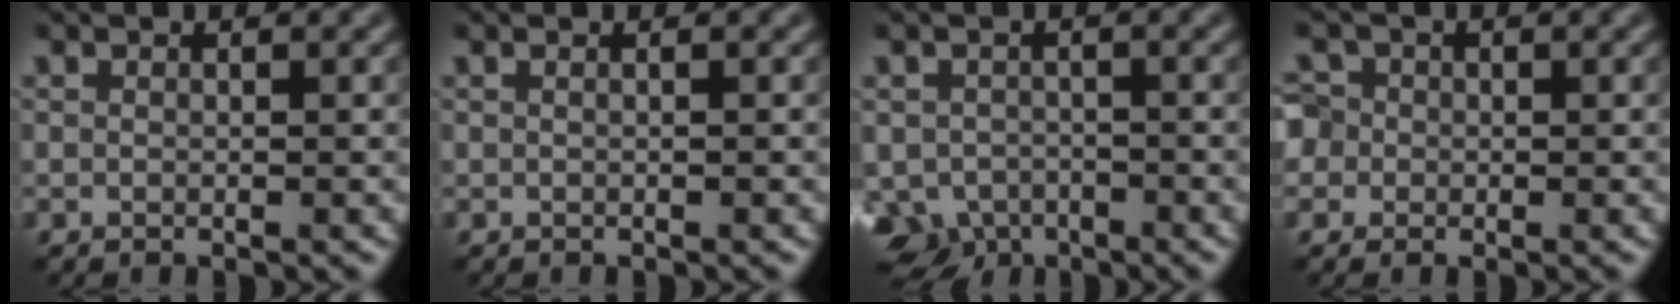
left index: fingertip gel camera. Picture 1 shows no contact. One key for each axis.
{"total": 1.0, "fx": 0.2, "fy": 0.5, "fz": 0.8, "tx": -0.006, "ty": -0.004, "tz": -0.006}
{"total": 4.6, "fx": -2.9, "fy": 3.2, "fz": 1.8, "tx": -0.033, "ty": -0.017, "tz": -0.051}
{"total": 2.8, "fx": 0.2, "fy": 2.7, "fz": 0.8, "tx": -0.003, "ty": 0.019, "tz": -0.016}